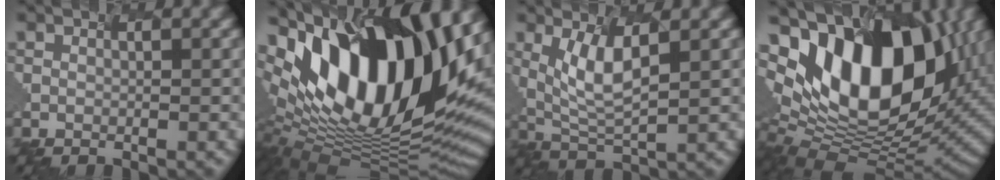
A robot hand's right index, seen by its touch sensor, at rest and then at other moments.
{"total": 16.1, "force": [6.4, 8.0, 12.4], "torque": [-0.221, 0.019, 0.105]}
{"total": 3.9, "force": [0.6, 1.2, 3.7], "torque": [-0.095, -0.014, 0.031]}
{"total": 15.4, "force": [3.8, 9.3, 11.7], "torque": [-0.206, 0.013, 0.065]}